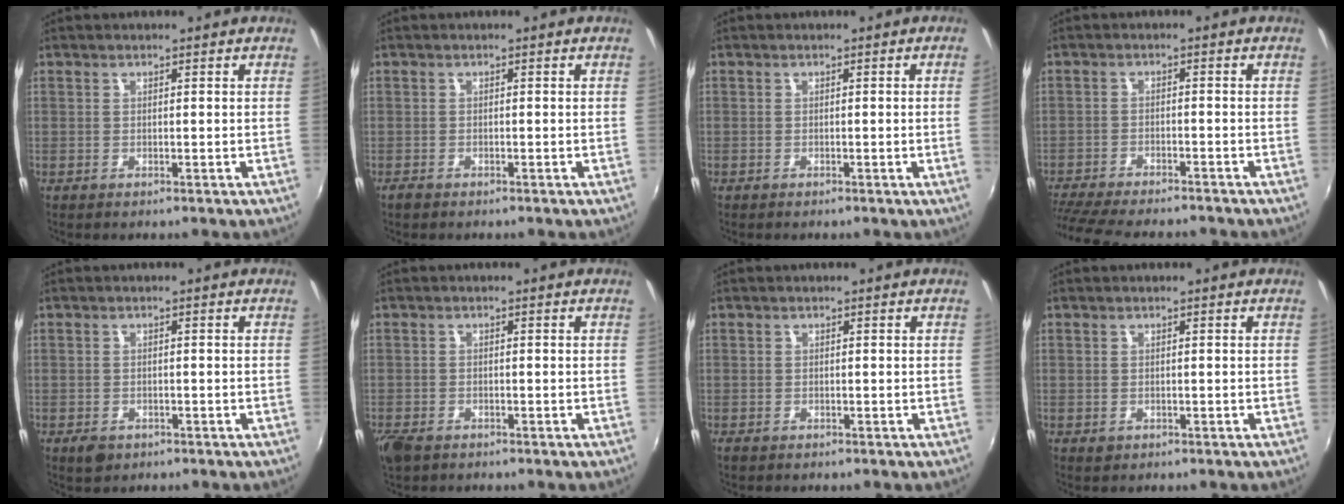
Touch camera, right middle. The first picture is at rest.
{"total": 1.3, "force": [-1.1, 0.6, 0.5], "torque": [-0.012, -0.004, -0.021]}
{"total": 1.4, "force": [-0.1, -0.8, 1.1], "torque": [-0.008, -0.012, 0.000]}
{"total": 14.4, "force": [-12.6, 2.8, 6.4], "torque": [-0.145, -0.028, -0.202]}
{"total": 2.6, "force": [-1.5, 1.8, 1.2], "torque": [-0.024, -0.005, -0.022]}
{"total": 4.1, "force": [-2.9, 2.0, 2.1], "torque": [-0.056, -0.014, -0.059]}
{"total": 0.7, "force": [-0.5, 0.4, 0.3], "torque": [-0.008, -0.004, -0.009]}
{"total": 0.8, "force": [-0.3, 0.6, 0.2], "torque": [-0.002, -0.004, -0.005]}